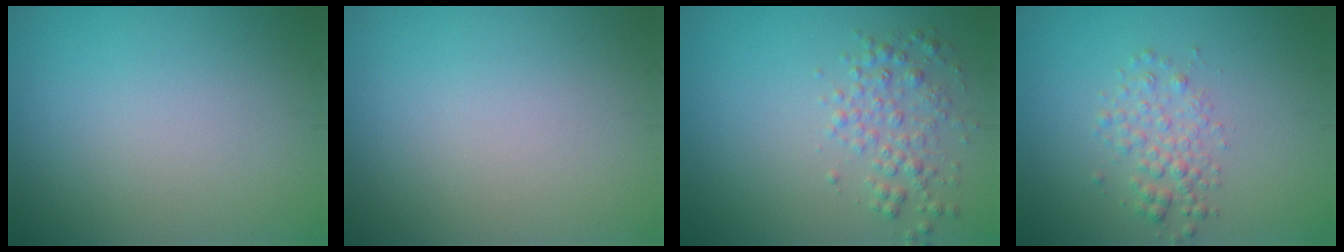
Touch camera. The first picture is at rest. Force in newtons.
{"total": 0.0}
{"total": 2.5, "press": 2.5, "slide": 0.1}
{"total": 2.3, "press": 2.3, "slide": 0.1}